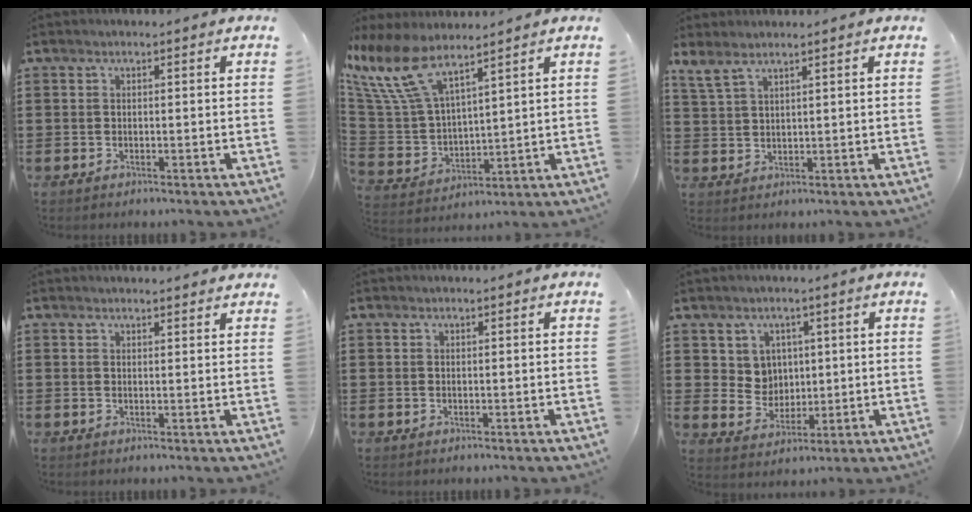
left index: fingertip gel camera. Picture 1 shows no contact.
{"total": 11.4, "force": [7.8, 4.1, 7.2], "torque": [-0.190, -0.037, 0.141]}
{"total": 3.0, "force": [2.3, 0.7, 1.8], "torque": [-0.041, 0.000, 0.043]}
{"total": 1.6, "force": [1.6, 0.0, 0.1], "torque": [-0.006, 0.002, 0.031]}
{"total": 0.0}
{"total": 4.6, "force": [1.9, 4.1, 0.7], "torque": [-0.029, 0.006, 0.034]}